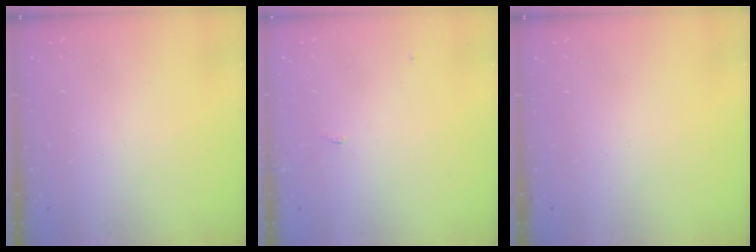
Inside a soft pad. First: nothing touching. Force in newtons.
{"total": 1.6, "press": 1.6, "slide": 0.3}
{"total": 0.0}